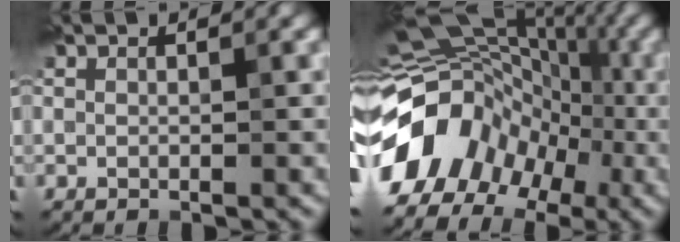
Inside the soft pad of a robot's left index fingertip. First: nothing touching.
{"total": 11.2, "force": [-3.9, 8.8, 5.7], "torque": [-0.108, -0.003, -0.081]}